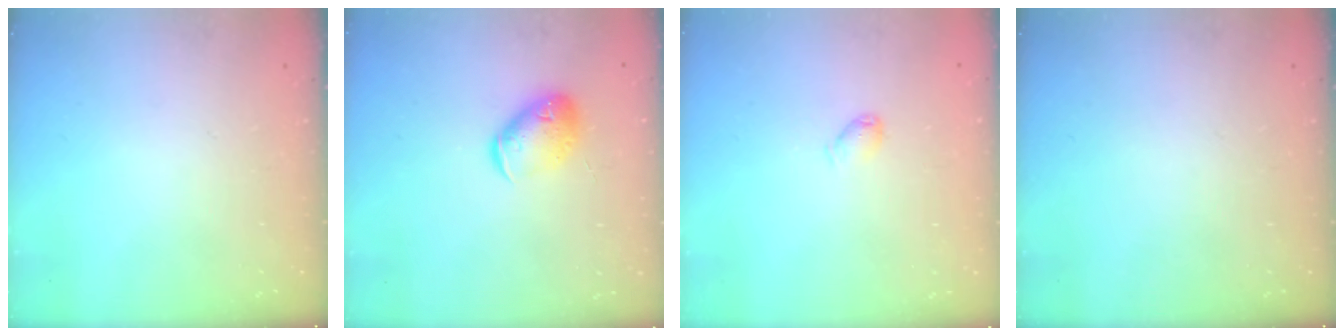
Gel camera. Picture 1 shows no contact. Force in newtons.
{"total": 10.9, "press": 10.7, "slide": 1.7}
{"total": 3.0, "press": 3.0, "slide": 0.4}
{"total": 0.0}